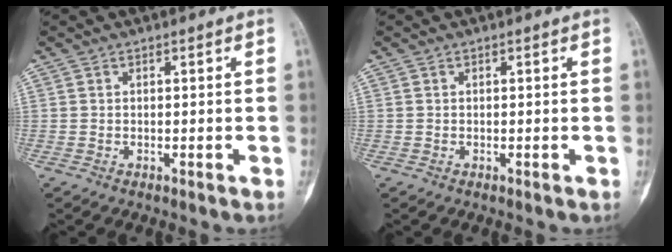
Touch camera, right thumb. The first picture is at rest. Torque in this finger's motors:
{"motor_torque": [-0.17, 0.22, -0.06, 0.05, 0.03]}